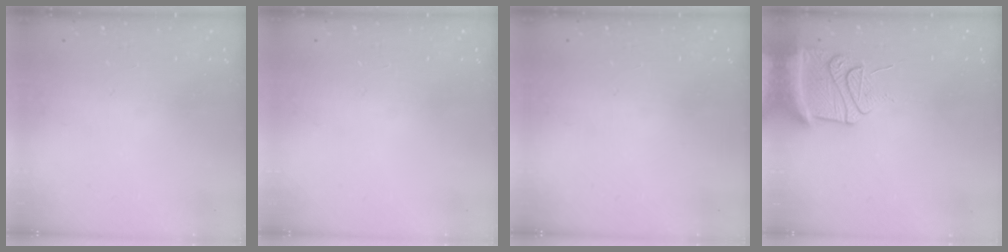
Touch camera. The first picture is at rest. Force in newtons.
{"total": 0.0}
{"total": 0.0}
{"total": 12.9, "press": 12.8, "slide": 1.5}